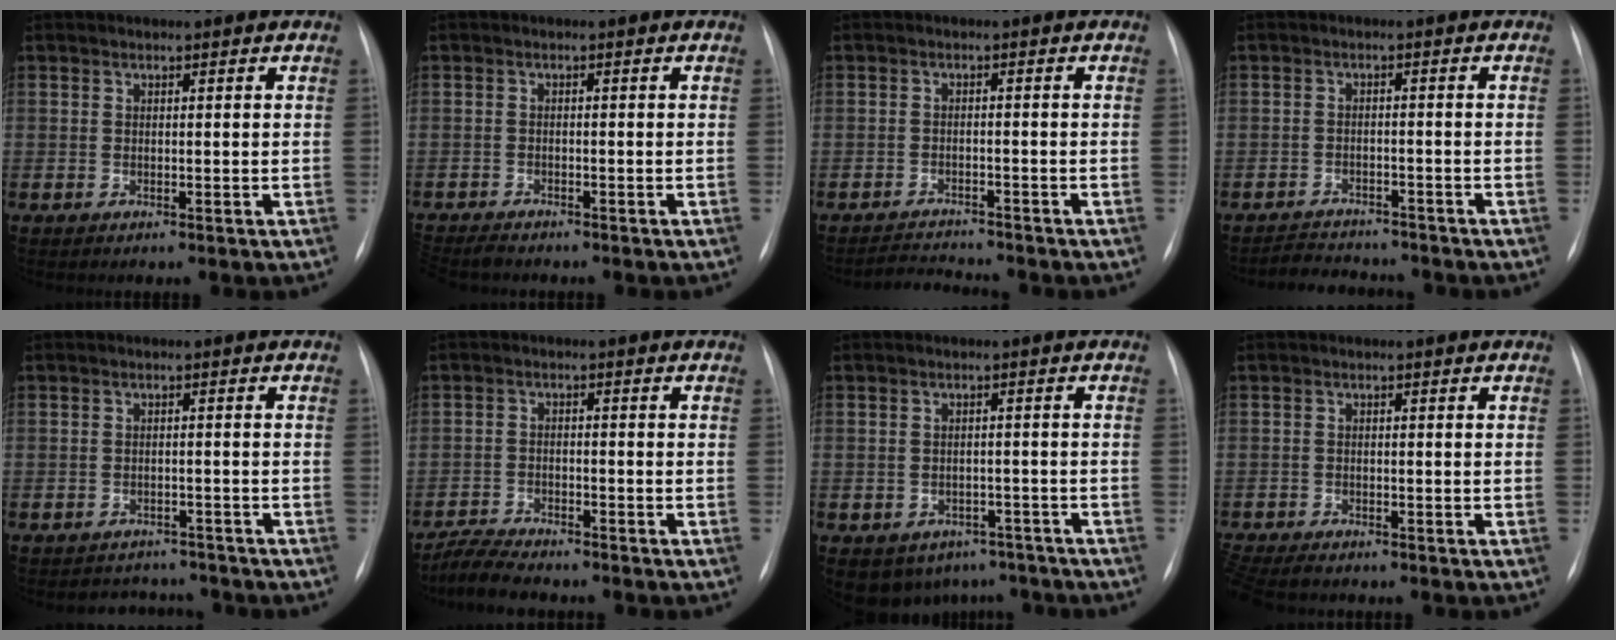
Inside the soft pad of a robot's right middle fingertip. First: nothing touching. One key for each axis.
{"total": 5.2, "fx": -4.8, "fy": 1.2, "fz": 1.8, "tx": -0.028, "ty": -0.015, "tz": -0.078}
{"total": 3.8, "fx": -3.8, "fy": -0.3, "fz": 0.0, "tx": -0.004, "ty": -0.014, "tz": -0.062}
{"total": 6.0, "fx": -5.8, "fy": 1.4, "fz": 1.0, "tx": -0.015, "ty": 0.000, "tz": -0.086}
{"total": 4.6, "fx": -4.2, "fy": 1.6, "fz": -0.5, "tx": 0.008, "ty": 0.012, "tz": -0.056}
{"total": 5.4, "fx": -5.1, "fy": 0.6, "fz": 1.6, "tx": -0.030, "ty": -0.018, "tz": -0.090}
{"total": 7.9, "fx": -5.6, "fy": 5.4, "fz": 1.4, "tx": -0.013, "ty": 0.012, "tz": -0.067}
{"total": 6.6, "fx": -5.7, "fy": 1.7, "fz": 2.8, "tx": -0.049, "ty": -0.012, "tz": -0.091}